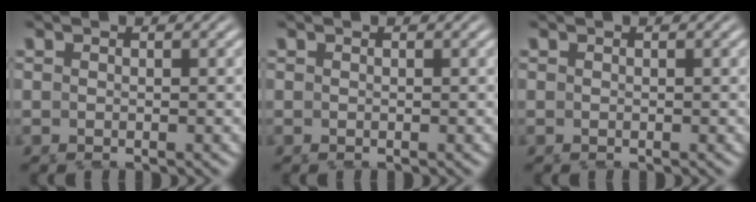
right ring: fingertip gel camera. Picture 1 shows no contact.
{"total": 0.0}
{"total": 1.5, "force": [-0.4, -1.4, -0.5], "torque": [0.018, -0.014, 0.005]}